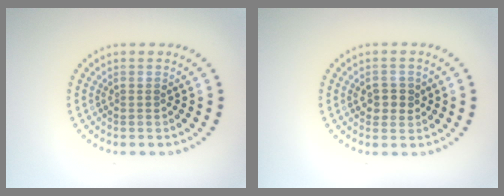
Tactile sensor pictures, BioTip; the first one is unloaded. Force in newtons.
{"total": 2.1, "press": 2.0, "slide": 0.4}